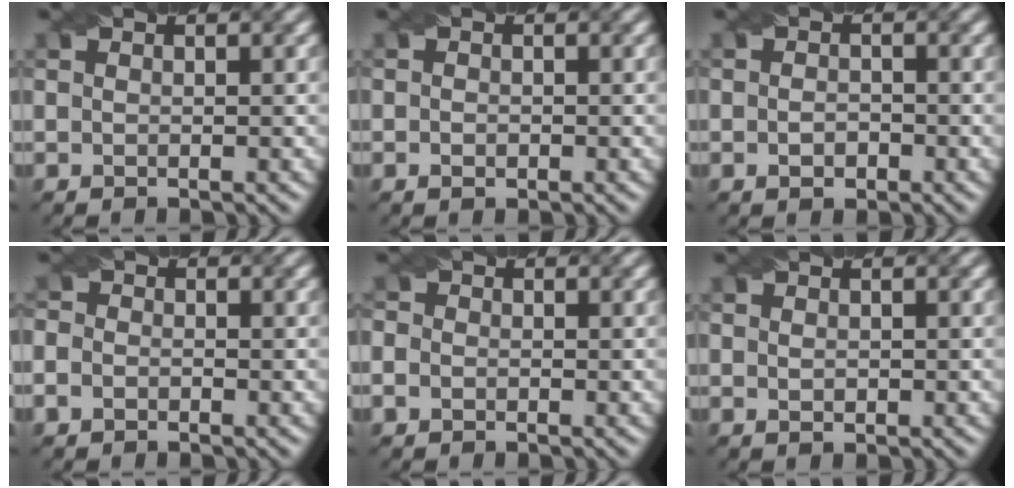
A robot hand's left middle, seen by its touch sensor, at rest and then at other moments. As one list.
[{"total": 0.7, "force": [-0.2, 0.4, 0.5], "torque": [-0.009, 0.000, -0.004]}, {"total": 1.3, "force": [-0.6, 0.8, 0.9], "torque": [-0.019, 0.002, -0.011]}, {"total": 1.8, "force": [-0.6, 1.5, 0.8], "torque": [-0.005, 0.003, -0.016]}, {"total": 1.7, "force": [-0.3, 1.5, 0.6], "torque": [-0.004, 0.003, -0.010]}, {"total": 0.7, "force": [0.0, 0.4, 0.6], "torque": [-0.010, 0.001, 0.002]}]